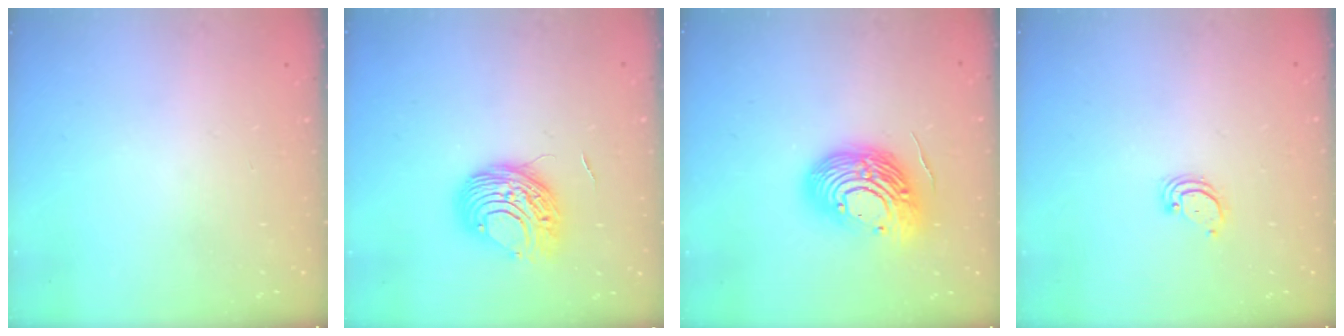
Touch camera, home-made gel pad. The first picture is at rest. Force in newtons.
{"total": 9.4, "press": 9.4, "slide": 0.8}
{"total": 17.3, "press": 17.3, "slide": 1.4}
{"total": 2.3, "press": 2.3, "slide": 0.2}